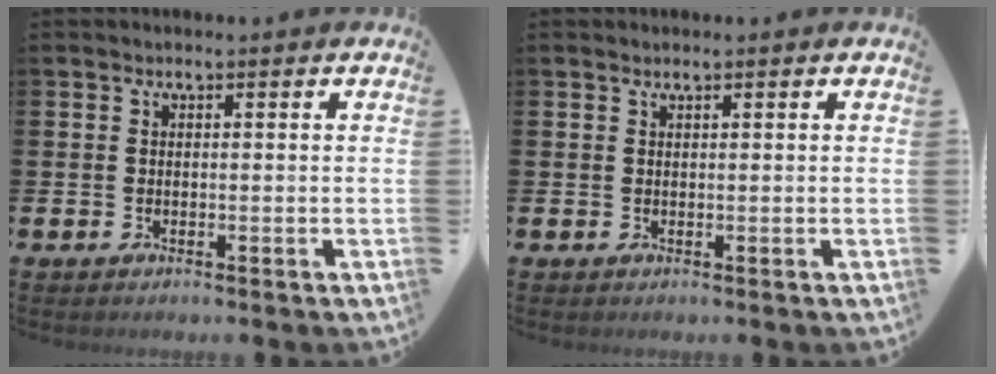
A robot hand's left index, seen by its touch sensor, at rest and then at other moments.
{"total": 0.6, "force": [0.6, 0.0, 0.2], "torque": [-0.002, 0.000, 0.010]}